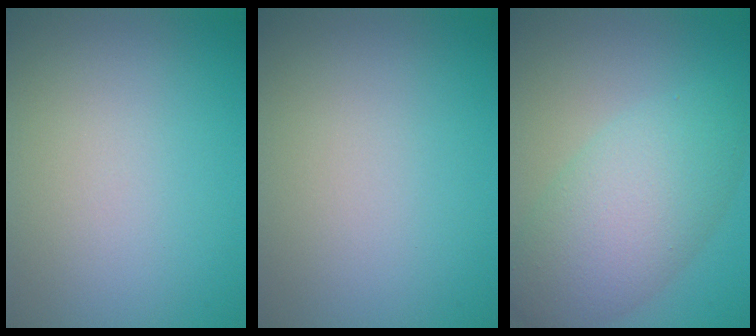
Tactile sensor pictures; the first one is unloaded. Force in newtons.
{"total": 0.0}
{"total": 7.0, "press": 7.0, "slide": 0.3}